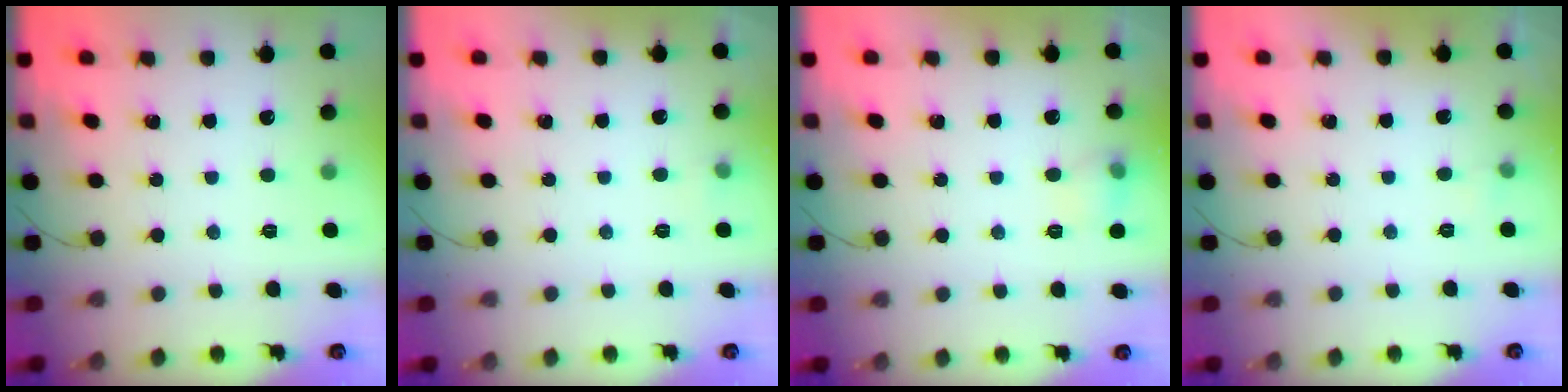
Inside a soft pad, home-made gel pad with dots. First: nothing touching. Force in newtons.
{"total": 3.7, "press": 3.6, "slide": 1.0}
{"total": 7.0, "press": 6.8, "slide": 1.9}
{"total": 2.6, "press": 2.4, "slide": 1.0}